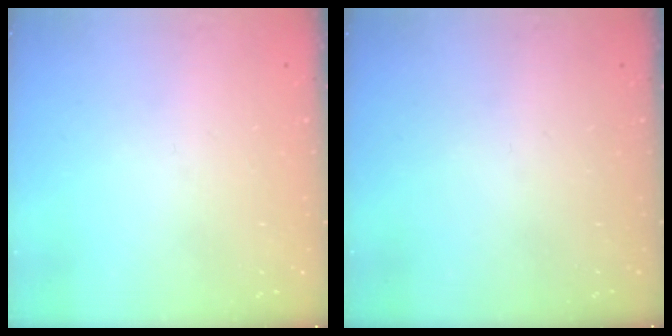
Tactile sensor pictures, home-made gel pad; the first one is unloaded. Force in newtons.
{"total": 0.0}